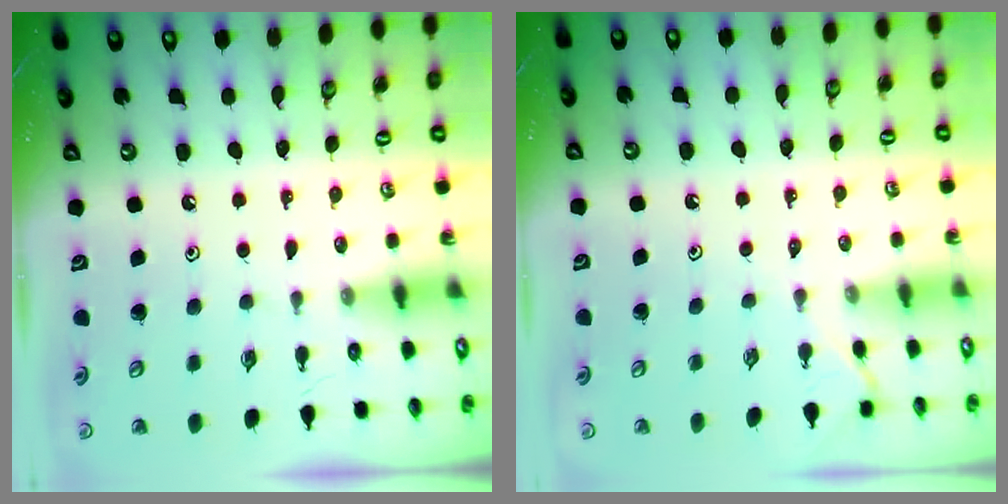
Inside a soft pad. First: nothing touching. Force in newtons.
{"total": 2.9, "press": 2.8, "slide": 0.6}